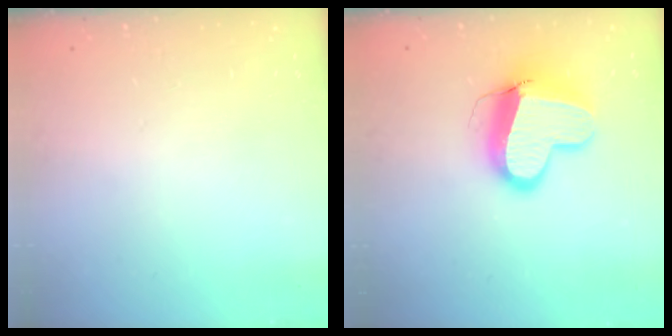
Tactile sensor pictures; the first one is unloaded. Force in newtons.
{"total": 13.1, "press": 13.0, "slide": 1.3}